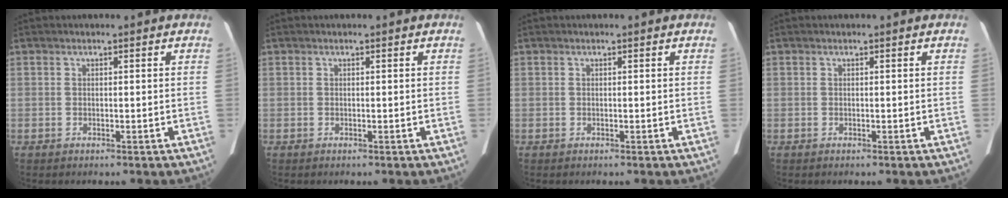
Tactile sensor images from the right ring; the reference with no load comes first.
{"total": 0.0}
{"total": 0.0}
{"total": 0.0}